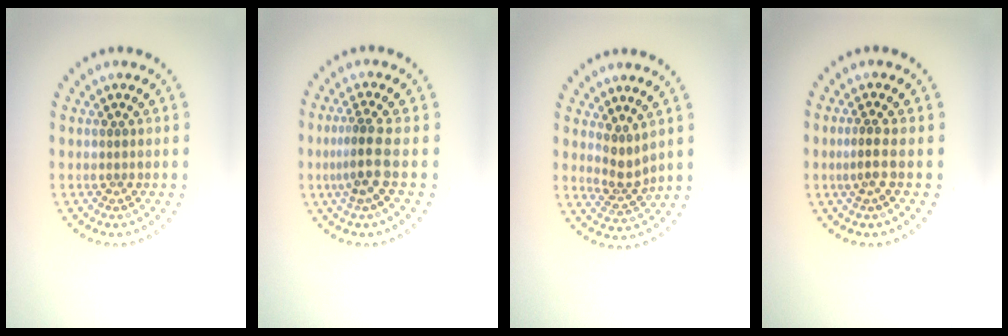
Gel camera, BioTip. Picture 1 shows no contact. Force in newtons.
{"total": 2.8, "press": 2.2, "slide": 1.8}
{"total": 2.3, "press": 1.6, "slide": 1.6}
{"total": 1.4, "press": 0.9, "slide": 1.0}